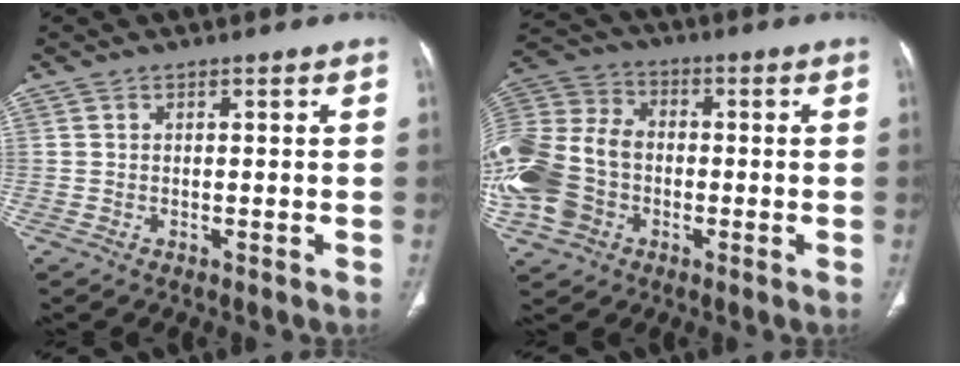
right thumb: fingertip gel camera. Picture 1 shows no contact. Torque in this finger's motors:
{"motor_torque": [2.27, 2.04, 1.00, 0.44, 0.75]}